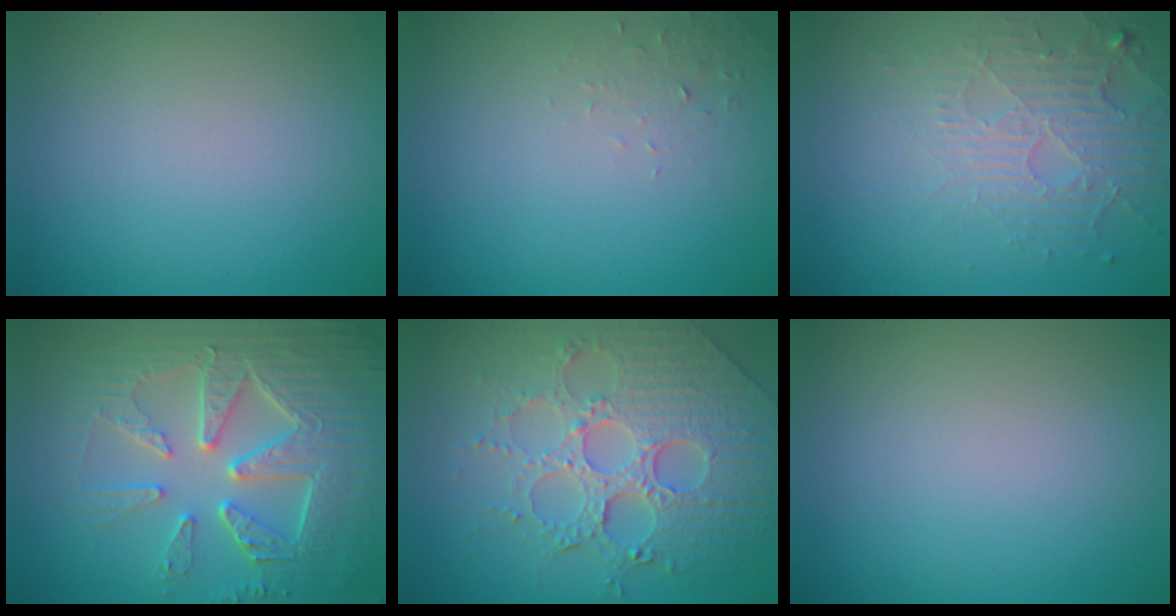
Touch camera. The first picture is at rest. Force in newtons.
{"total": 1.2, "press": 1.2, "slide": 0.1}
{"total": 5.3, "press": 3.4, "slide": 4.1}
{"total": 8.2, "press": 6.4, "slide": 5.1}
{"total": 8.2, "press": 6.0, "slide": 5.7}
{"total": 0.0}